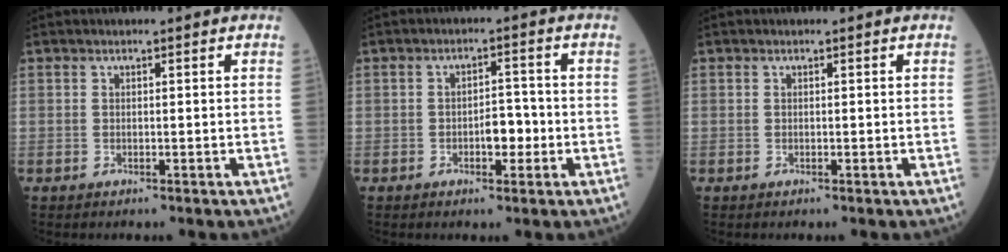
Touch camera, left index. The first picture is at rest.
{"total": 3.8, "force": [-1.4, 1.7, 3.0], "torque": [-0.040, 0.005, -0.024]}
{"total": 0.0}